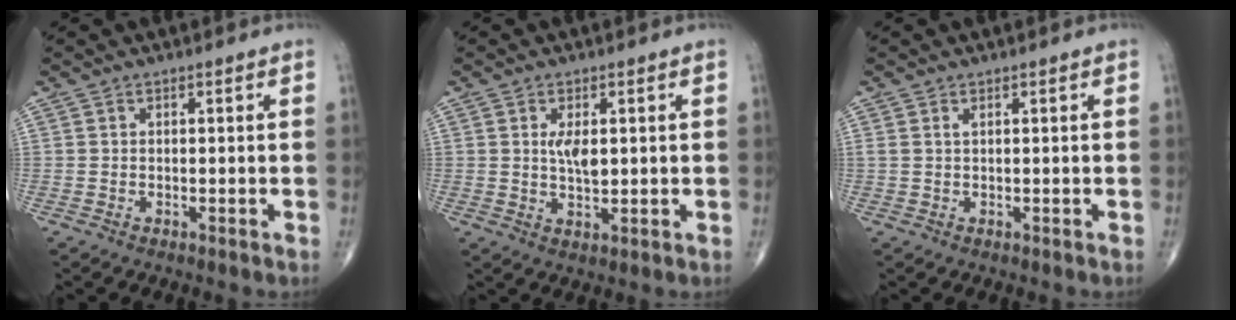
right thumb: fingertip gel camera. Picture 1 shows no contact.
{"total": 4.1, "force": [0.8, 1.9, 3.6], "torque": [-0.063, -0.010, 0.017]}
{"total": 0.7, "force": [0.4, 0.2, 0.6], "torque": [-0.016, 0.006, 0.010]}